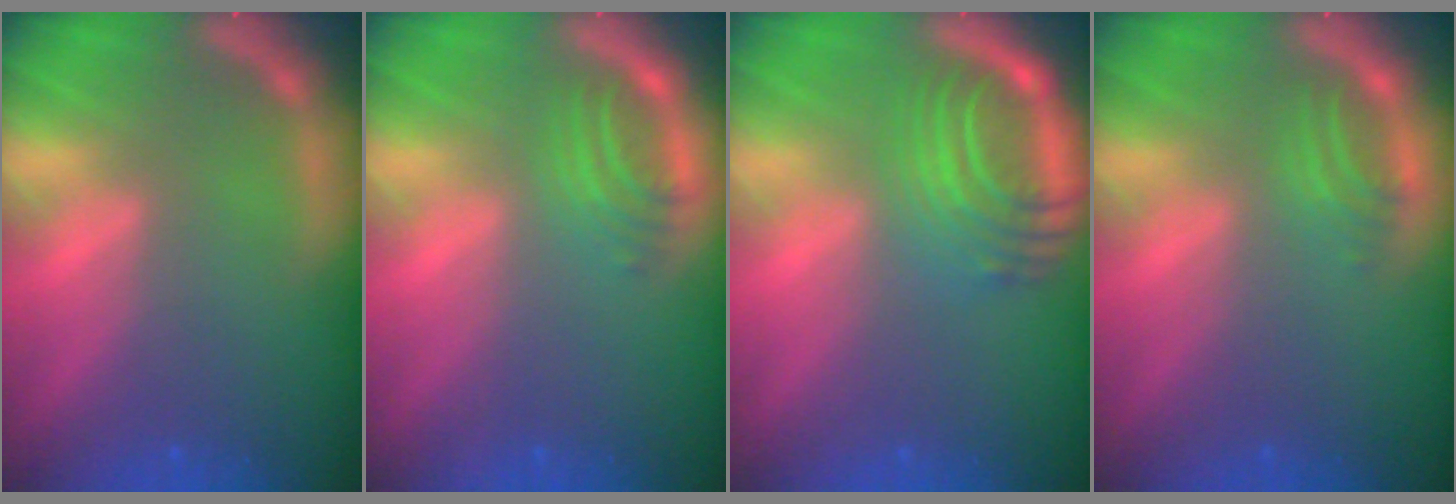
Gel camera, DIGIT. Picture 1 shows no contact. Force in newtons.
{"total": 2.9}
{"total": 7.1}
{"total": 2.0}